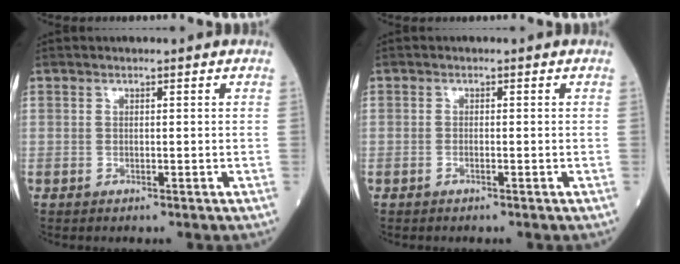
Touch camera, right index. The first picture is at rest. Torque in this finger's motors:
{"motor_torque": [-0.20, -0.09, -0.13, -0.03]}